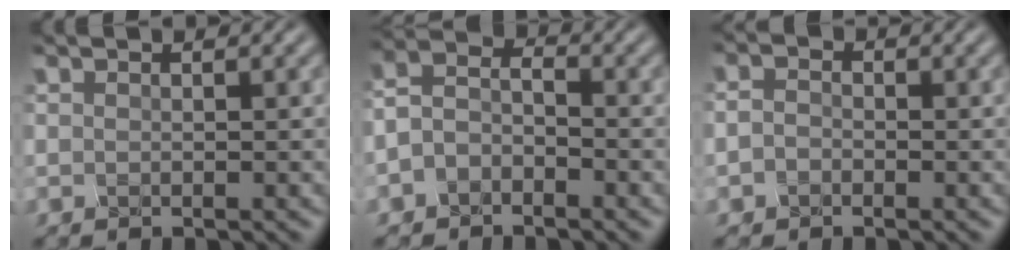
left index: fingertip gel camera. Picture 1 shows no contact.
{"total": 2.1, "force": [-1.9, 0.9, 0.4], "torque": [-0.021, 0.008, -0.039]}
{"total": 0.9, "force": [-0.5, 0.1, -0.6], "torque": [-0.003, 0.002, -0.004]}